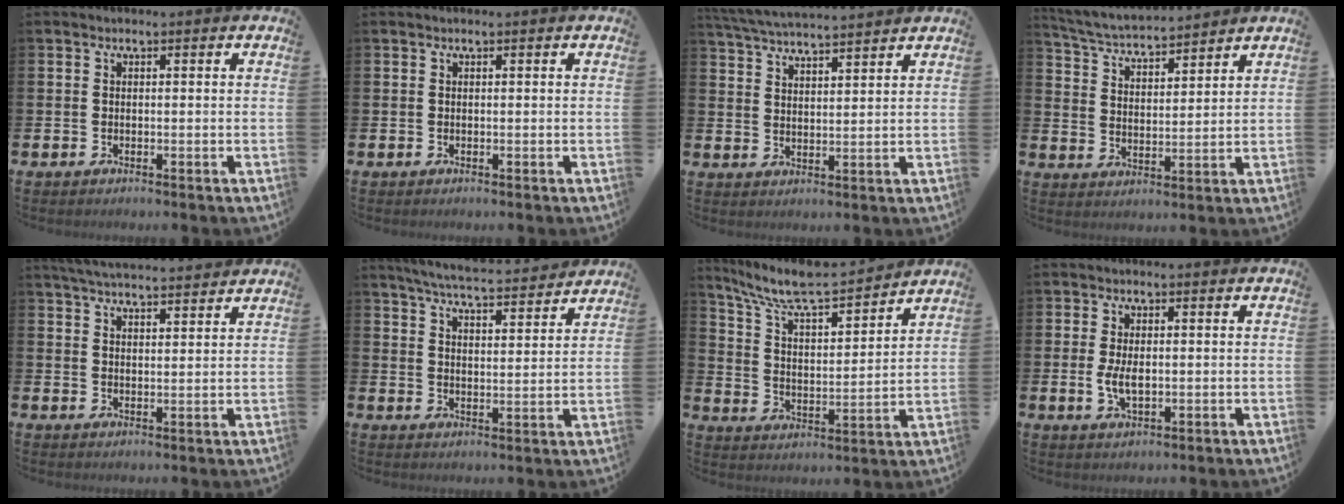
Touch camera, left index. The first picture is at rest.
{"total": 0.0}
{"total": 4.9, "force": [4.8, 0.1, 0.7], "torque": [-0.031, -0.027, 0.087]}
{"total": 4.7, "force": [4.6, 0.4, 0.6], "torque": [-0.033, -0.035, 0.078]}
{"total": 4.7, "force": [4.6, 0.2, 0.7], "torque": [-0.021, -0.025, 0.082]}
{"total": 5.9, "force": [5.7, 0.3, 1.4], "torque": [-0.038, -0.043, 0.097]}
{"total": 8.9, "force": [8.3, 1.0, 2.9], "torque": [-0.094, -0.060, 0.142]}
{"total": 3.5, "force": [-0.1, 1.8, 3.0], "torque": [-0.042, -0.001, -0.005]}